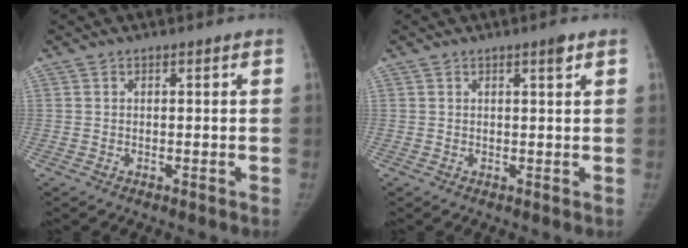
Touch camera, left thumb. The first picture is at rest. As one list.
[{"total": 1.6, "force": [0.9, 0.1, 1.2], "torque": [-0.018, -0.004, 0.014]}]